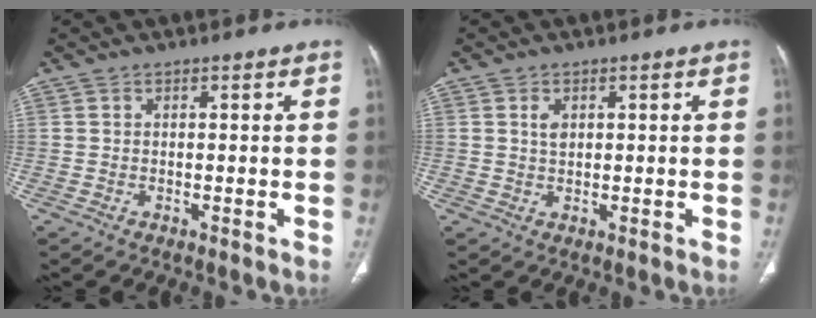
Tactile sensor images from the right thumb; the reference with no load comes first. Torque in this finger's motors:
{"motor_torque": [0.36, 0.33, 0.58, 0.08, -0.03]}